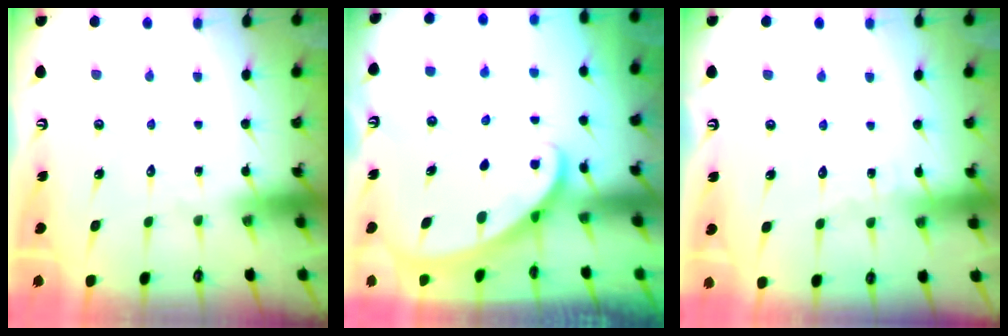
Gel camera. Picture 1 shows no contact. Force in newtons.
{"total": 1.7, "press": 1.7, "slide": 0.1}
{"total": 4.4, "press": 4.4, "slide": 0.5}